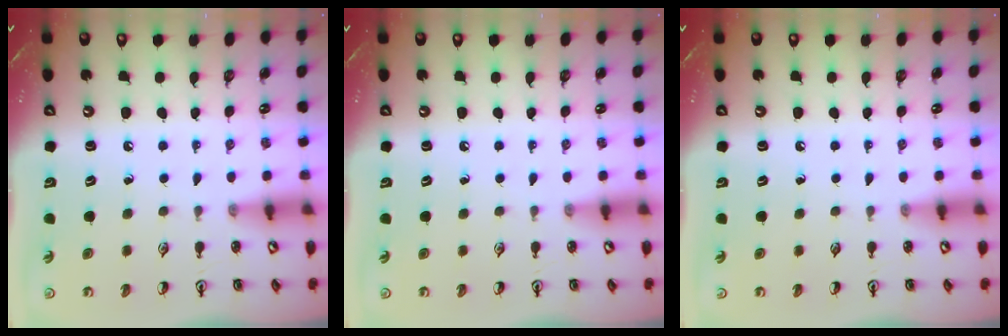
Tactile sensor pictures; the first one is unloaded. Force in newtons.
{"total": 0.0}
{"total": 0.0}